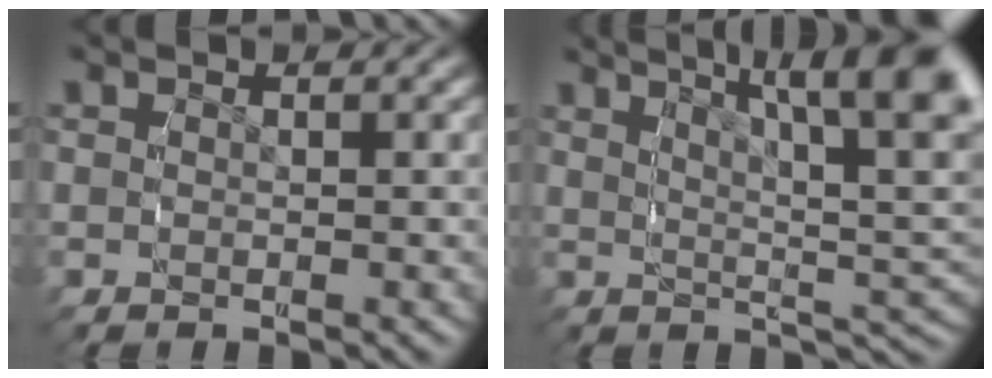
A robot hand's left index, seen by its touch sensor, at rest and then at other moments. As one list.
[{"total": 13.1, "force": [5.7, 5.4, 10.5], "torque": [-0.103, 0.020, 0.070]}]